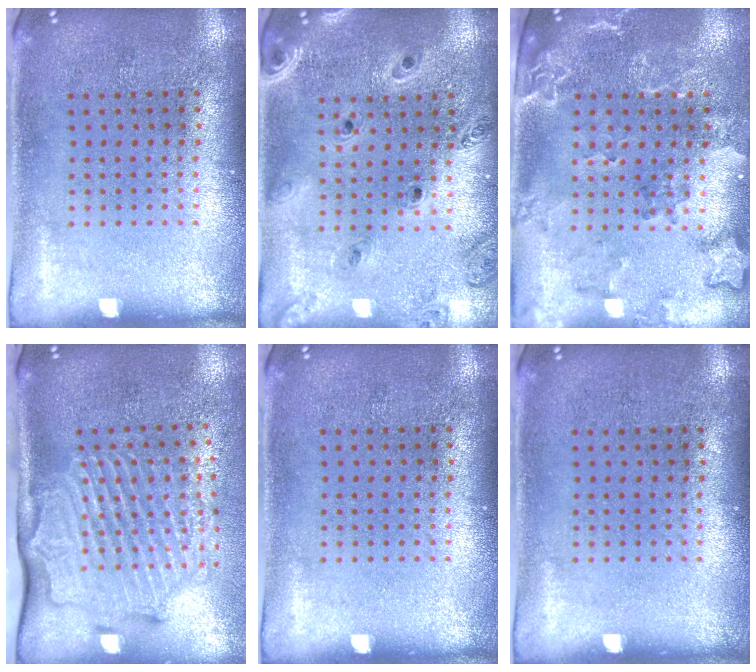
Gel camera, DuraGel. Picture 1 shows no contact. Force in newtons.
{"total": 1.3, "press": 1.3, "slide": 0.2}
{"total": 2.1, "press": 2.0, "slide": 0.7}
{"total": 2.9, "press": 2.2, "slide": 1.9}
{"total": 0.0}
{"total": 0.0}